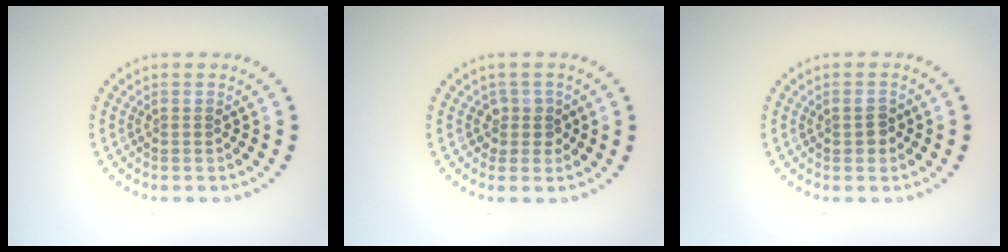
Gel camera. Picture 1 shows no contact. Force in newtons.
{"total": 1.7, "press": 1.3, "slide": 1.0}
{"total": 1.4, "press": 1.4, "slide": 0.1}